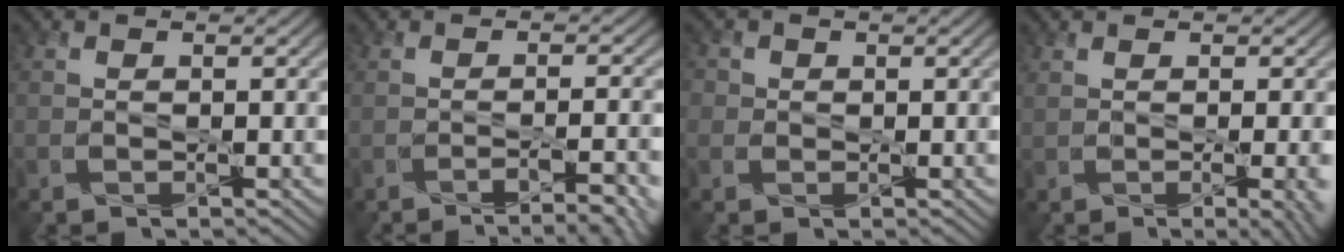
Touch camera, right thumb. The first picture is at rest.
{"total": 6.0, "force": [-3.7, 1.4, 4.5], "torque": [-0.057, 0.000, -0.046]}
{"total": 1.9, "force": [0.5, 1.8, 0.4], "torque": [-0.011, 0.002, 0.001]}
{"total": 3.9, "force": [-0.4, 1.2, 3.7], "torque": [-0.051, -0.001, 0.001]}